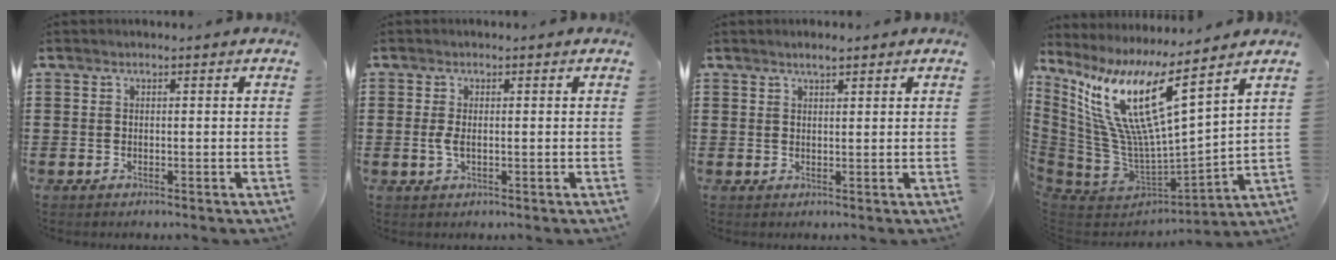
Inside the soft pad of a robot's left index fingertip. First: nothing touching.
{"total": 1.8, "force": [-0.2, 0.7, 1.7], "torque": [-0.047, -0.004, -0.008]}
{"total": 1.7, "force": [1.4, 0.2, 0.9], "torque": [-0.019, 0.002, 0.024]}
{"total": 14.6, "force": [7.7, 2.9, 12.0], "torque": [-0.280, -0.061, 0.119]}